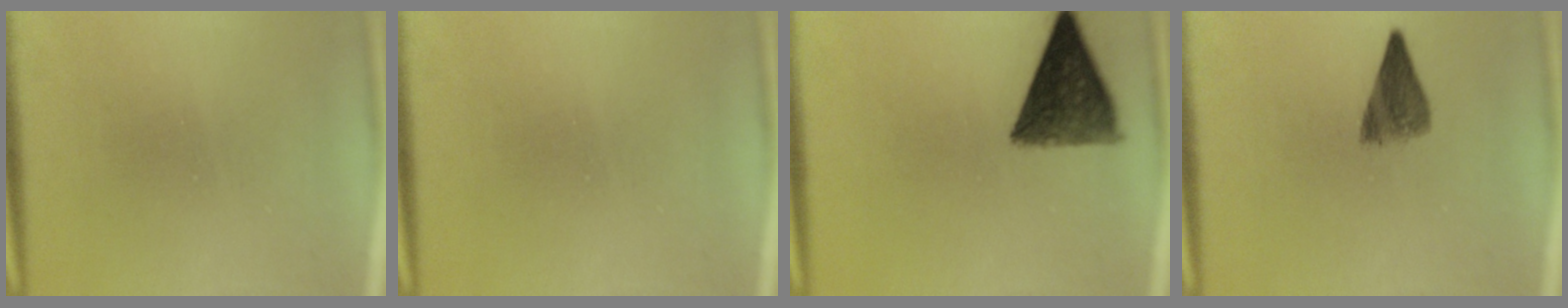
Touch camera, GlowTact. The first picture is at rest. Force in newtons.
{"total": 0.0}
{"total": 10.4}
{"total": 4.7}